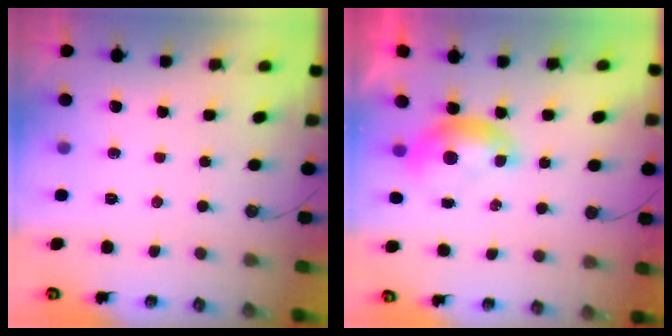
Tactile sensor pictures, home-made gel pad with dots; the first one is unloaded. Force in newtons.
{"total": 0.0}